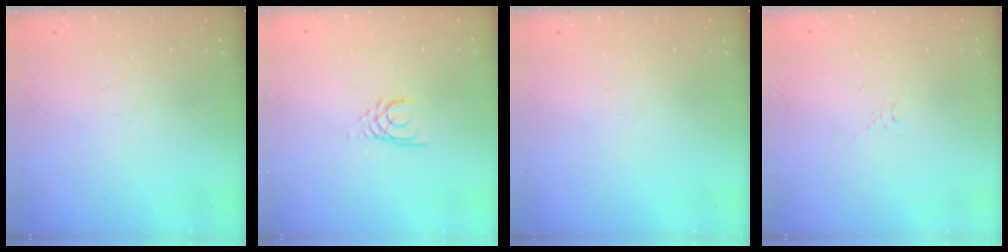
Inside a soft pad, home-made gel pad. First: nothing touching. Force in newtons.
{"total": 3.0, "press": 2.9, "slide": 0.3}
{"total": 0.0}
{"total": 1.7, "press": 1.6, "slide": 0.4}